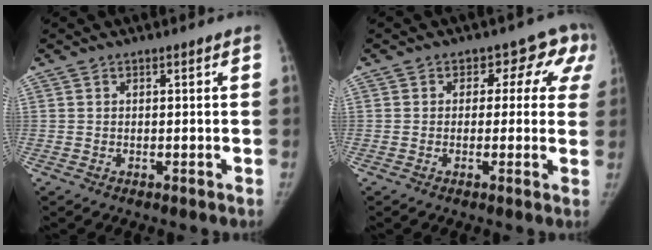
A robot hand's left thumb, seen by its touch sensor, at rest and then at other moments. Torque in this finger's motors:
{"motor_torque": [-0.16, 0.28, -0.19, 0.06, -0.01]}